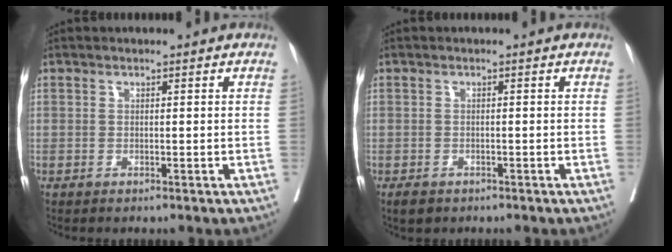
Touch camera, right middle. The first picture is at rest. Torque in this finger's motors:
{"motor_torque": [0.34, -0.17, 0.05, 0.01]}